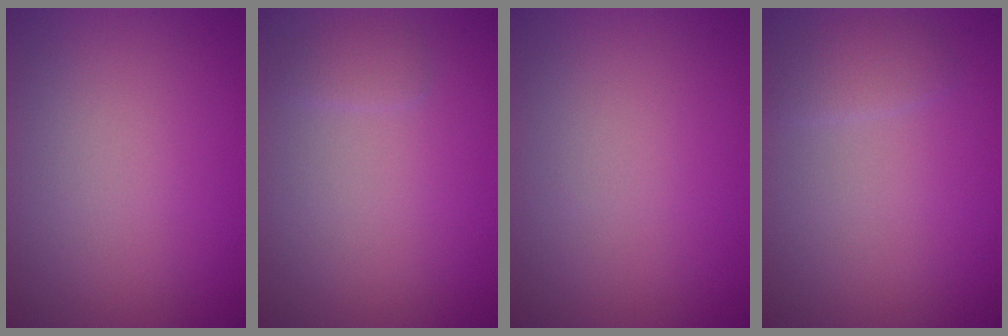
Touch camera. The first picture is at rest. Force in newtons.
{"total": 1.0, "press": 1.0, "slide": 0.1}
{"total": 0.0}
{"total": 1.4, "press": 1.4, "slide": 0.1}